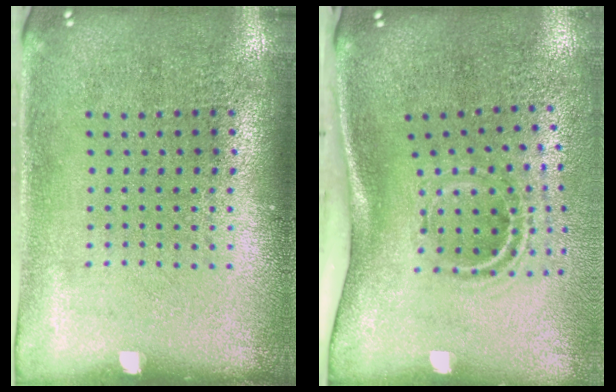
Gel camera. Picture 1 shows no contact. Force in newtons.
{"total": 2.1, "press": 1.2, "slide": 1.8}